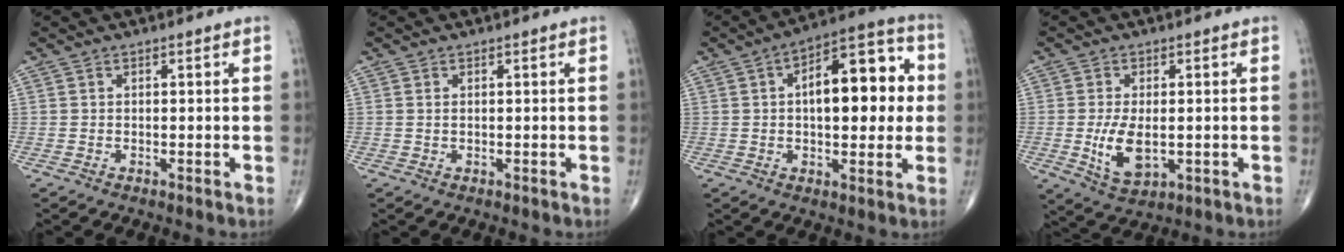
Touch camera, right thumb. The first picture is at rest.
{"total": 0.6, "force": [0.1, 0.3, 0.5], "torque": [-0.012, 0.002, 0.004]}
{"total": 16.4, "force": [1.9, 7.8, 14.3], "torque": [-0.170, 0.028, 0.022]}
{"total": 7.7, "force": [-0.9, 4.1, 6.4], "torque": [-0.115, -0.012, -0.006]}